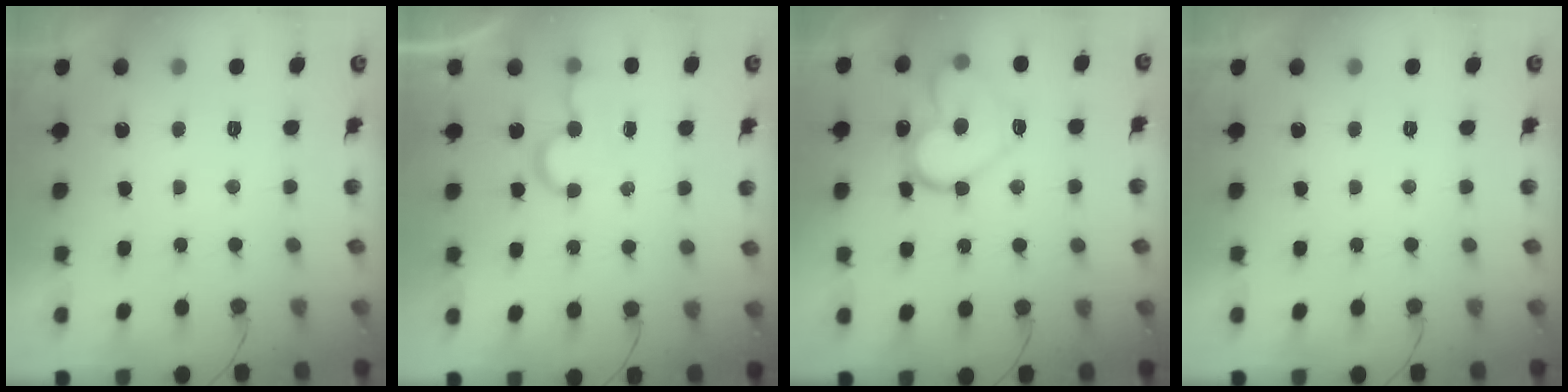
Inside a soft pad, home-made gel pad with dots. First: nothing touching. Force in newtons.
{"total": 4.4, "press": 4.3, "slide": 0.5}
{"total": 16.4, "press": 16.3, "slide": 1.9}
{"total": 0.0}